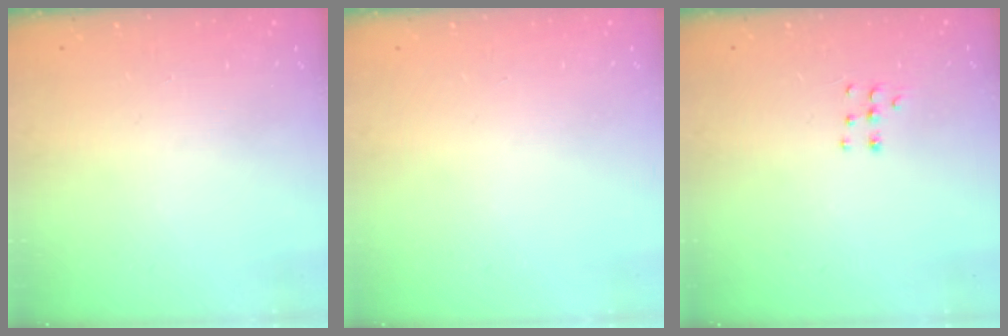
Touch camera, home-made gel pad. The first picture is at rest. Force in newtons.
{"total": 0.0}
{"total": 4.4, "press": 4.3, "slide": 0.9}